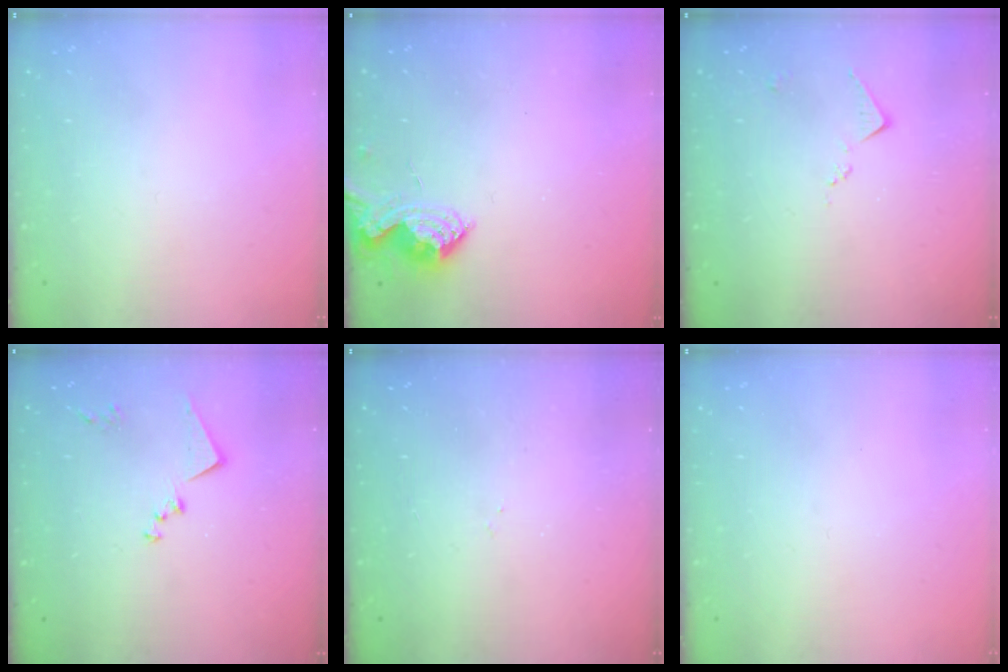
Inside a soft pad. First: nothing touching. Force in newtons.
{"total": 7.8, "press": 7.8, "slide": 0.2}
{"total": 5.1, "press": 5.0, "slide": 0.7}
{"total": 10.3, "press": 10.3, "slide": 0.8}
{"total": 4.0, "press": 4.0, "slide": 0.5}
{"total": 0.0}